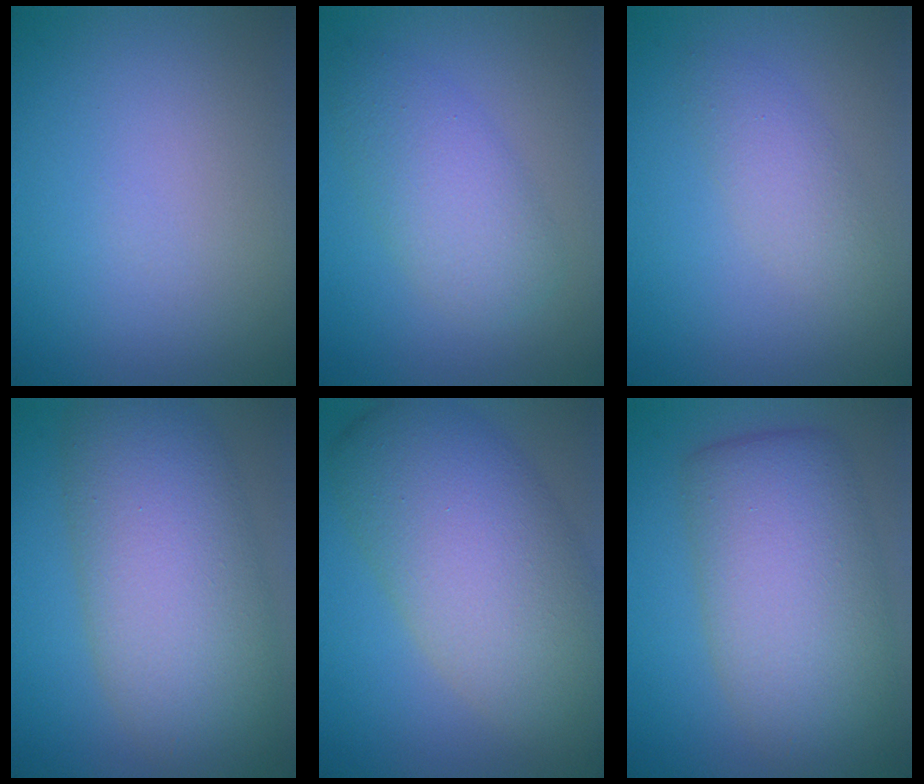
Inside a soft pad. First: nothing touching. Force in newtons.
{"total": 4.3, "press": 4.3, "slide": 0.2}
{"total": 2.4, "press": 2.4, "slide": 0.1}
{"total": 9.9, "press": 9.9, "slide": 0.4}
{"total": 11.4, "press": 11.4, "slide": 0.6}
{"total": 7.9, "press": 7.9, "slide": 0.4}